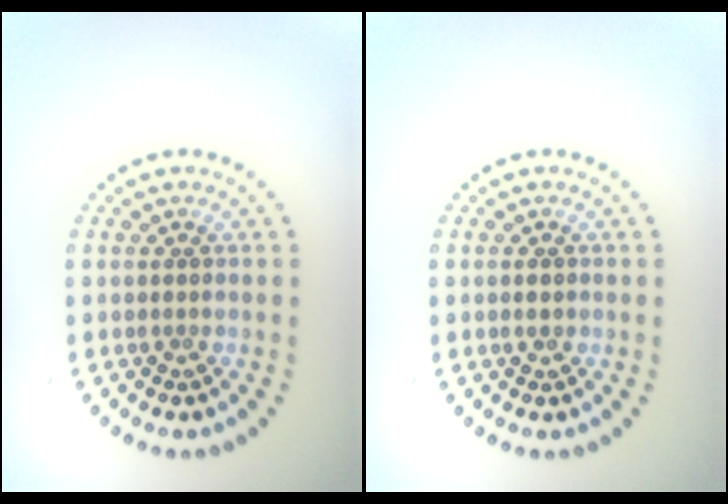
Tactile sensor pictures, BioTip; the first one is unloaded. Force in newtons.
{"total": 1.0, "press": 1.0, "slide": 0.1}